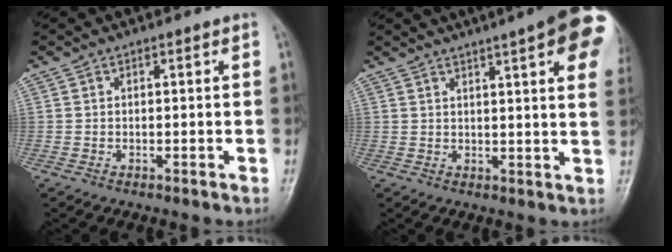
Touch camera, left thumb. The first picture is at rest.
{"total": 18.6, "force": [9.6, 3.8, 15.5], "torque": [-0.194, -0.008, 0.105]}